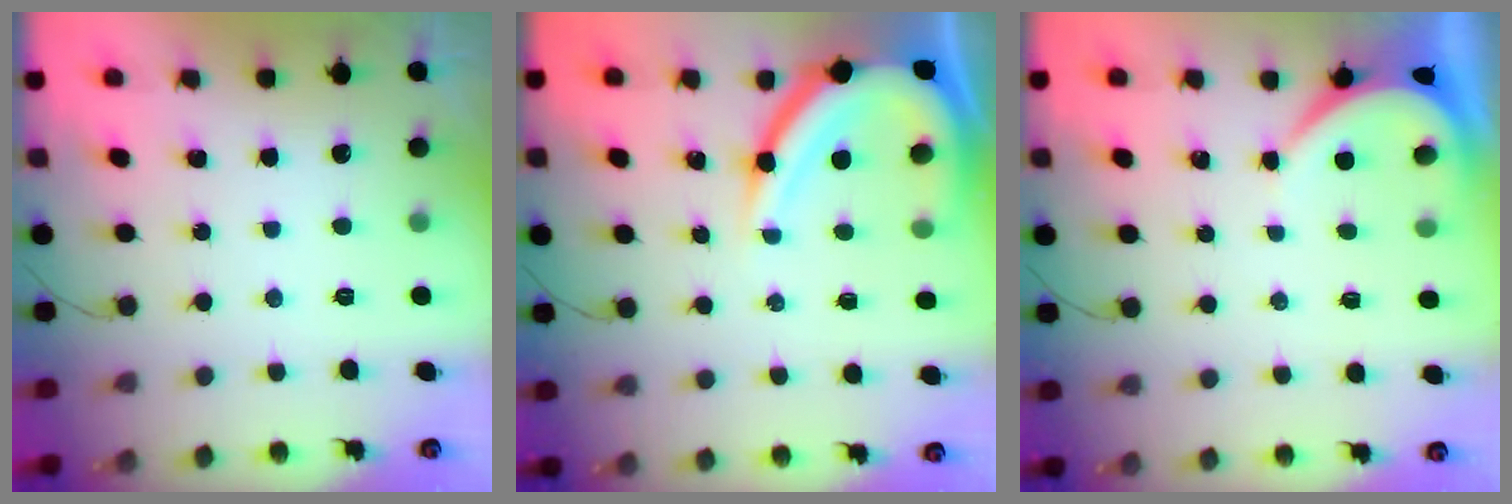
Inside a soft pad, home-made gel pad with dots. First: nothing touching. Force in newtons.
{"total": 14.3, "press": 14.3, "slide": 1.3}
{"total": 4.0, "press": 3.9, "slide": 0.6}